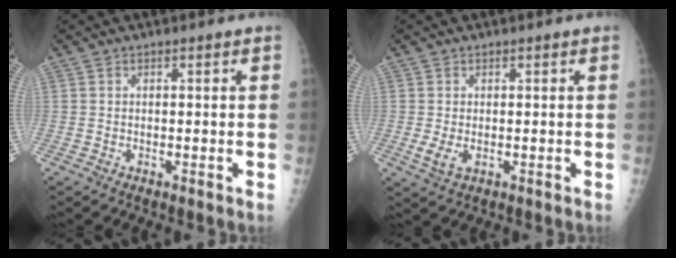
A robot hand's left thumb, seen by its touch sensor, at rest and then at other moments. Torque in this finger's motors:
{"motor_torque": [-0.13, 0.09, 0.43, 0.03, 0.04]}